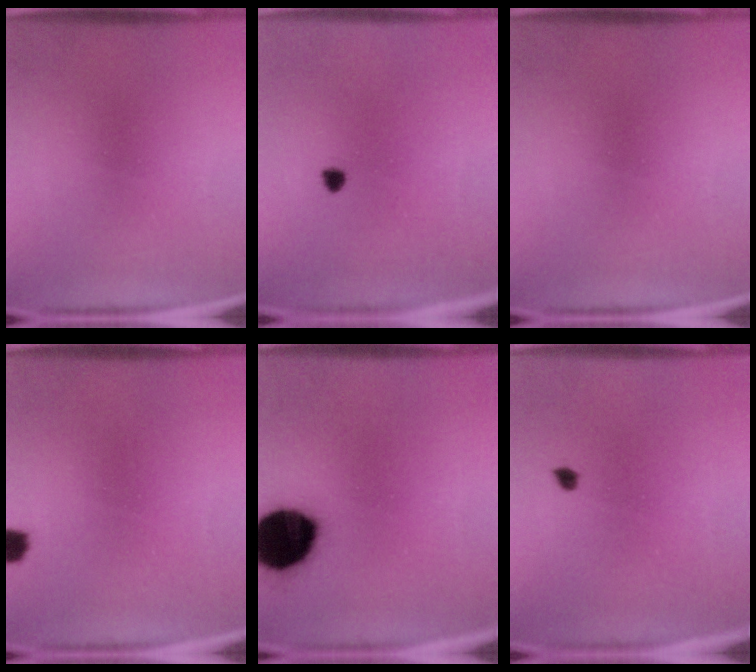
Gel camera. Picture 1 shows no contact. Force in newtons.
{"total": 1.2}
{"total": 0.0}
{"total": 2.2}
{"total": 18.2}
{"total": 1.1}